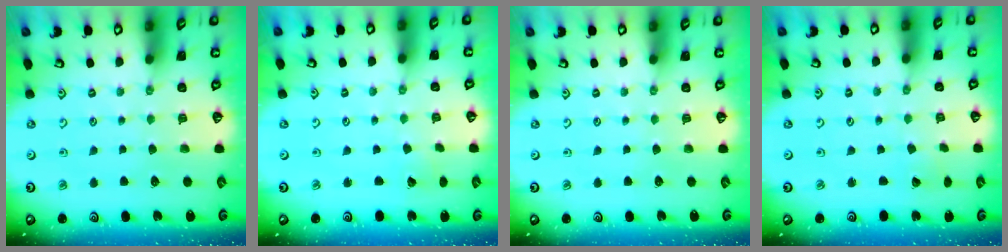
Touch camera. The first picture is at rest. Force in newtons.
{"total": 2.6, "press": 2.6, "slide": 0.3}
{"total": 0.0}
{"total": 0.5, "press": 0.5, "slide": 0.0}